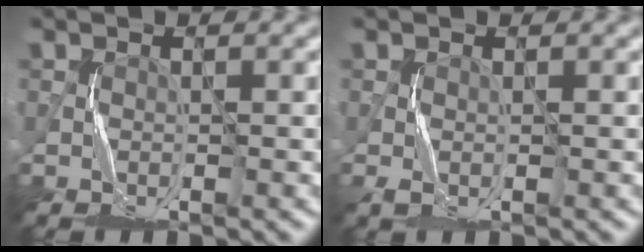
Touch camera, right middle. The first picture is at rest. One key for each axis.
{"total": 1.0, "fx": -0.3, "fy": 0.4, "fz": 0.8, "tx": -0.027, "ty": -0.003, "tz": -0.006}